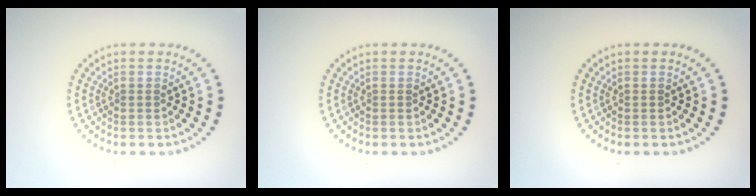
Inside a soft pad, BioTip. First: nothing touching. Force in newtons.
{"total": 0.0}
{"total": 0.0}